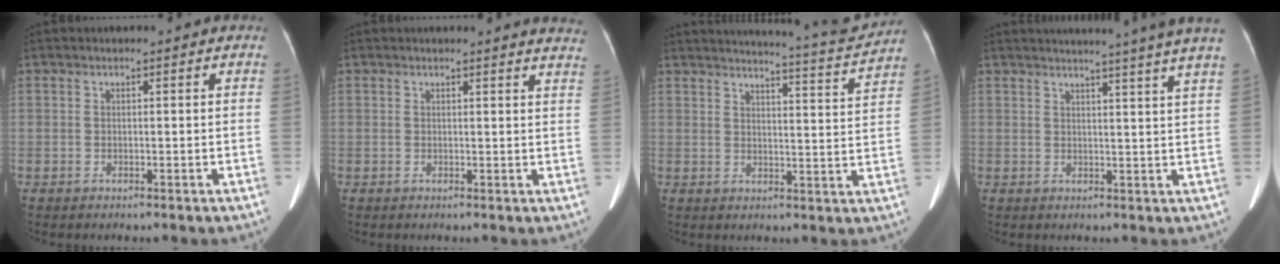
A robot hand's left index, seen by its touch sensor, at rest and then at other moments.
{"total": 8.2, "force": [8.0, 0.3, 1.6], "torque": [0.000, -0.039, 0.055]}
{"total": 12.4, "force": [12.0, -1.6, 2.7], "torque": [-0.046, -0.044, 0.149]}
{"total": 13.7, "force": [12.0, -2.0, 6.4], "torque": [-0.092, -0.034, 0.128]}